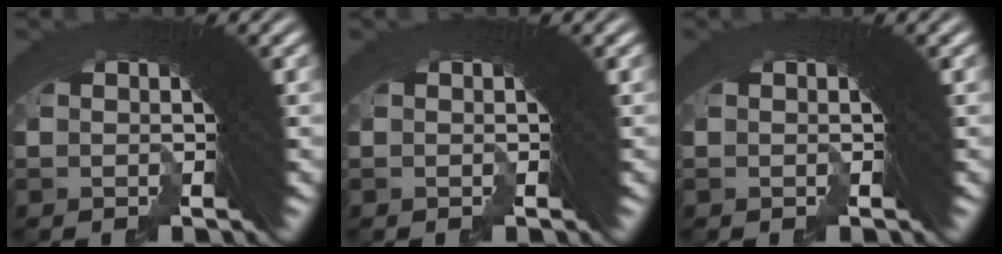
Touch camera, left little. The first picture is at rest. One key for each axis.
{"total": 0.0}
{"total": 0.0}